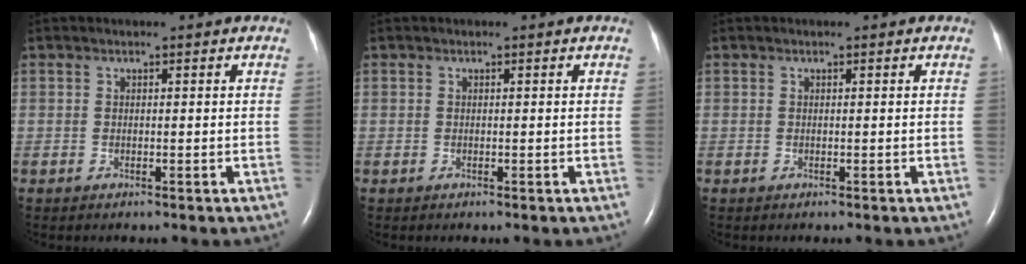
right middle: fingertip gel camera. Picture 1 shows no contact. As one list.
[{"total": 0.0}, {"total": 0.0}]